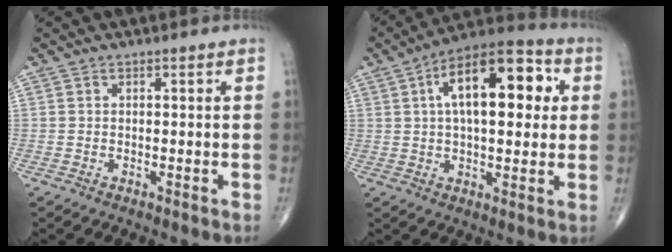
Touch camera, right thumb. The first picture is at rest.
{"total": 18.2, "force": [4.4, 8.5, 15.5], "torque": [-0.209, 0.021, 0.058]}